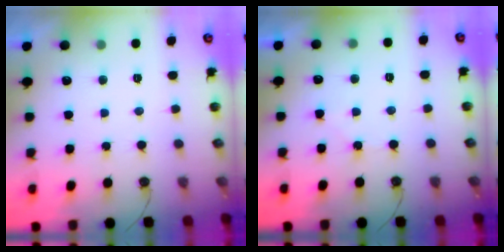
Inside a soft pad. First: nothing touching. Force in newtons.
{"total": 5.4, "press": 5.3, "slide": 0.8}